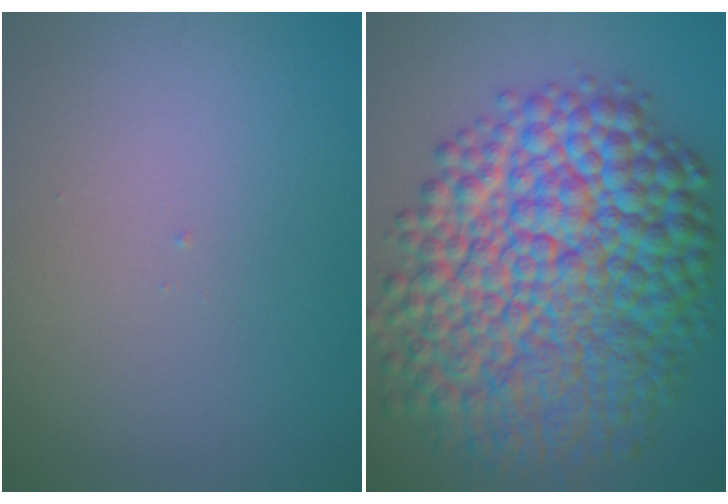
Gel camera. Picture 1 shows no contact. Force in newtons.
{"total": 15.5, "press": 15.5, "slide": 0.1}